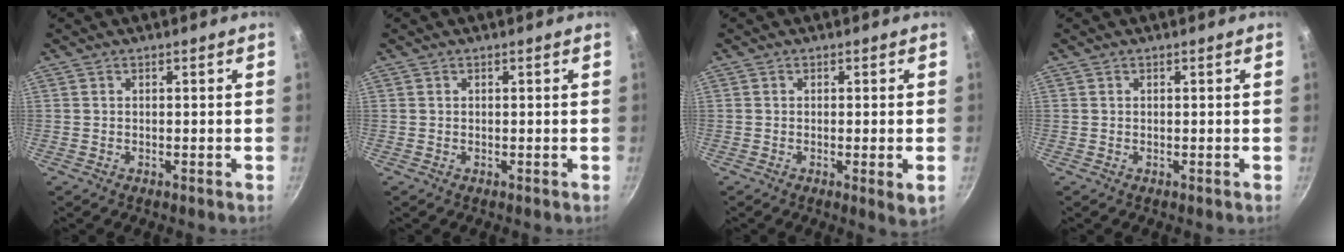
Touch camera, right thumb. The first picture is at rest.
{"total": 0.0}
{"total": 3.2, "force": [-0.6, 0.3, 3.1], "torque": [-0.052, -0.012, -0.009]}
{"total": 0.0}